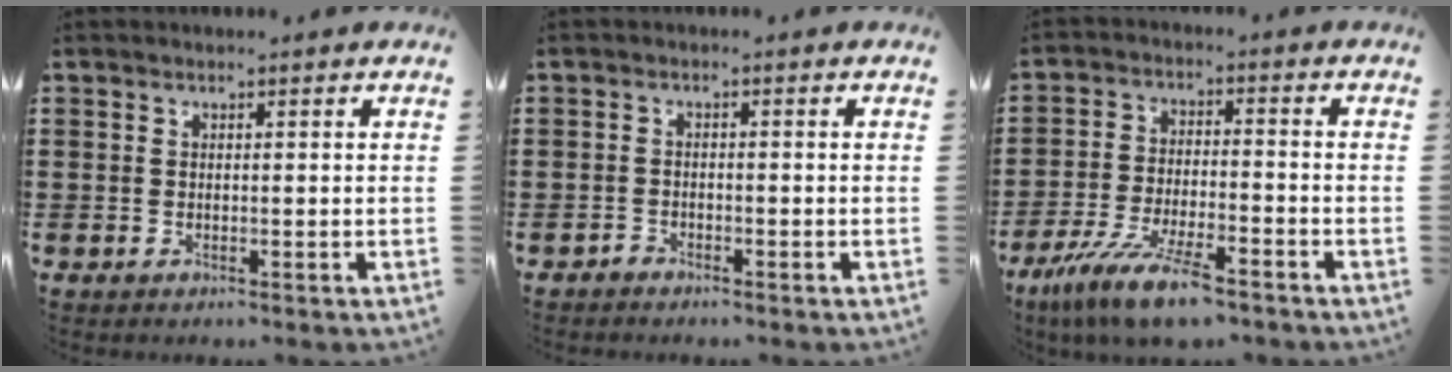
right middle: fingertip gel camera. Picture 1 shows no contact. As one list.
[{"total": 1.2, "force": [-1.2, 0.3, 0.0], "torque": [-0.004, 0.003, -0.026]}, {"total": 10.0, "force": [-7.8, 1.2, 6.1], "torque": [-0.125, -0.003, -0.150]}]